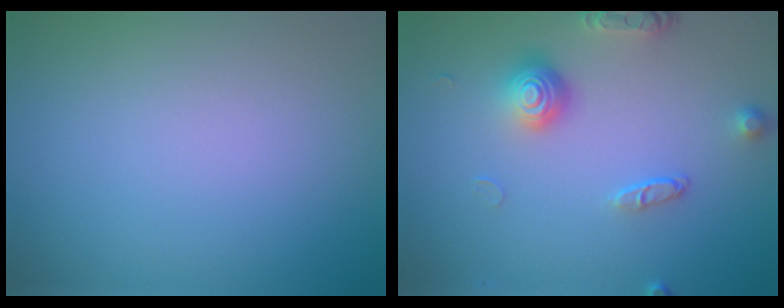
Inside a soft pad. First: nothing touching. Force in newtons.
{"total": 3.8, "press": 2.9, "slide": 2.6}